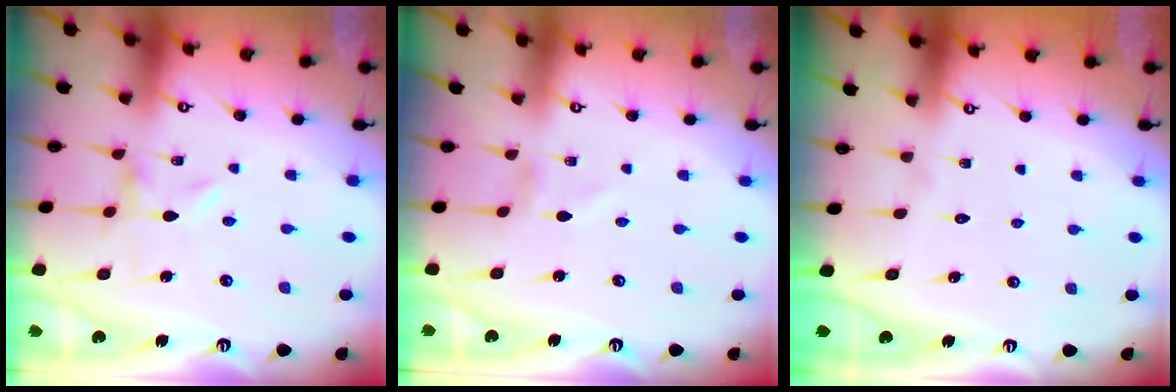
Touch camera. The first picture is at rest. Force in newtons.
{"total": 1.3, "press": 1.3, "slide": 0.1}
{"total": 1.6, "press": 1.6, "slide": 0.1}